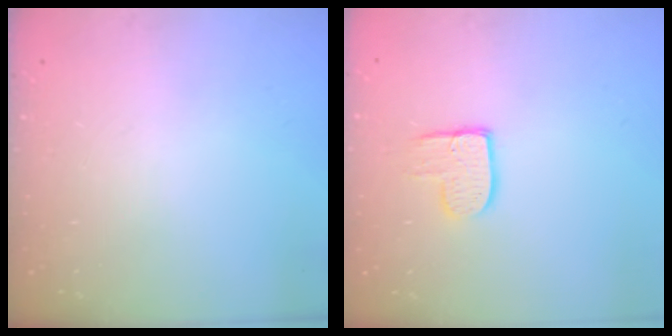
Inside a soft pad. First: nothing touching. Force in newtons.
{"total": 8.8, "press": 8.8, "slide": 0.6}